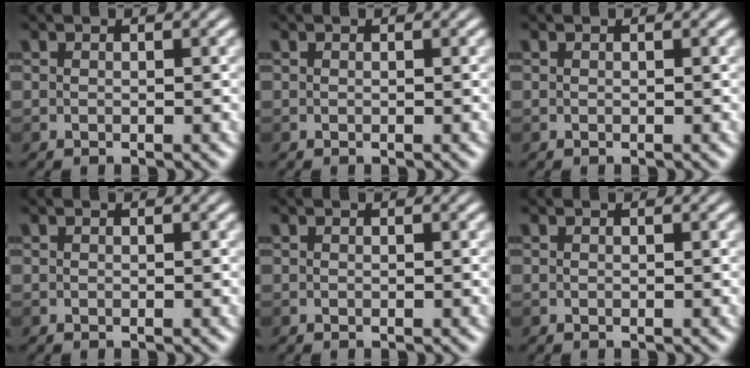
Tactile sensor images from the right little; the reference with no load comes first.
{"total": 0.0}
{"total": 0.0}
{"total": 0.0}
{"total": 0.0}
{"total": 0.0}